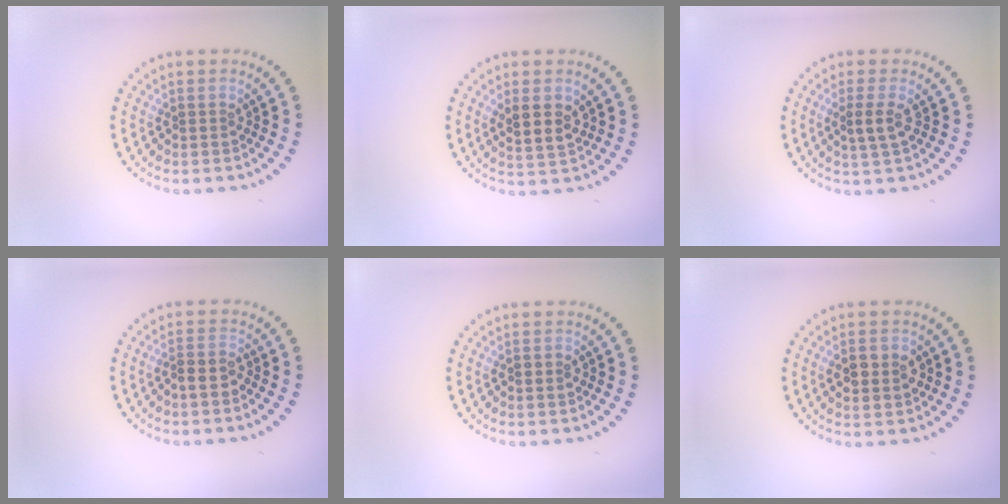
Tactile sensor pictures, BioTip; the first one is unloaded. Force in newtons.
{"total": 2.6, "press": 2.4, "slide": 0.9}
{"total": 1.9, "press": 1.7, "slide": 0.8}
{"total": 1.3, "press": 1.1, "slide": 0.7}
{"total": 1.1, "press": 1.1, "slide": 0.1}
{"total": 3.3, "press": 3.3, "slide": 0.1}